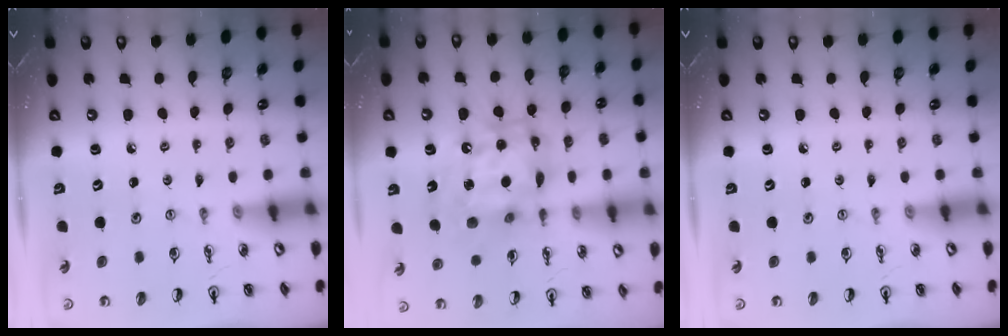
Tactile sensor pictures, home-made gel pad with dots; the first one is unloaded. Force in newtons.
{"total": 15.9, "press": 15.9, "slide": 1.5}
{"total": 0.0}